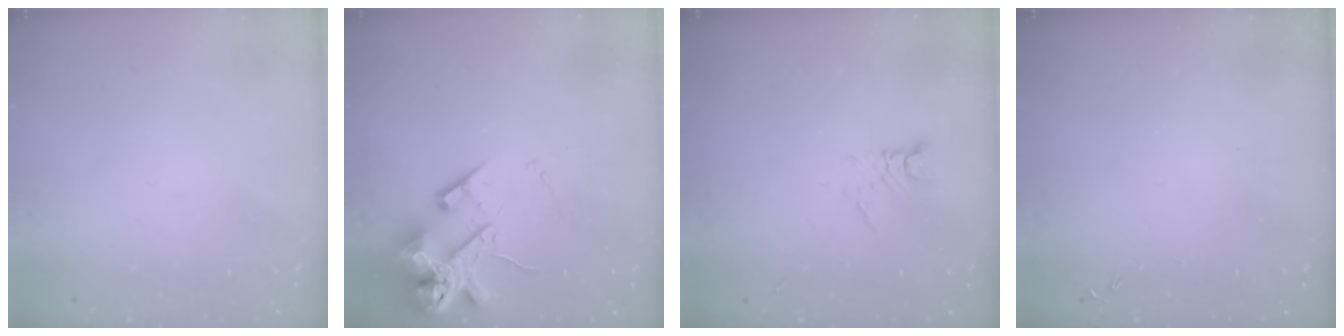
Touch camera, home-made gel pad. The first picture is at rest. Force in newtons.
{"total": 17.0, "press": 16.8, "slide": 2.7}
{"total": 3.1, "press": 3.1, "slide": 0.2}
{"total": 0.0}